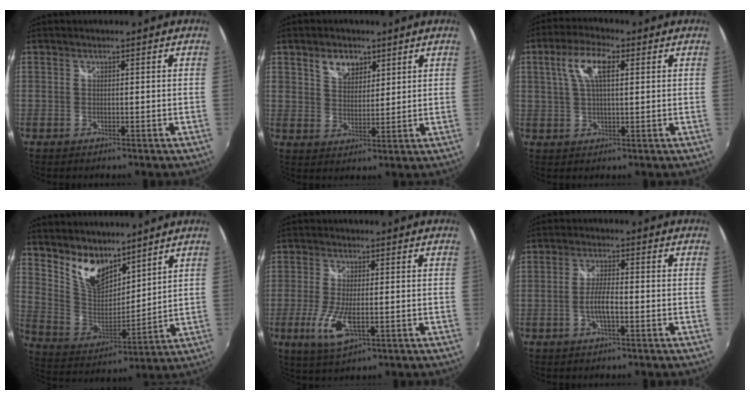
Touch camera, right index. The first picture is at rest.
{"total": 5.5, "force": [3.2, 3.7, 2.6], "torque": [-0.036, 0.011, 0.059]}
{"total": 7.4, "force": [2.3, 2.8, 6.4], "torque": [-0.127, 0.017, 0.043]}
{"total": 11.6, "force": [8.7, 5.3, 5.4], "torque": [-0.106, 0.003, 0.177]}
{"total": 8.1, "force": [-2.6, 2.7, 7.2], "torque": [-0.155, -0.018, -0.046]}
{"total": 5.0, "force": [-1.7, 1.1, 4.6], "torque": [-0.094, 0.004, -0.030]}